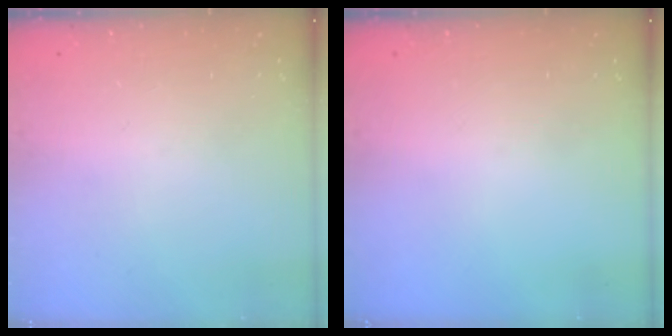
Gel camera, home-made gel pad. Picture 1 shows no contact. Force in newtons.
{"total": 0.0}